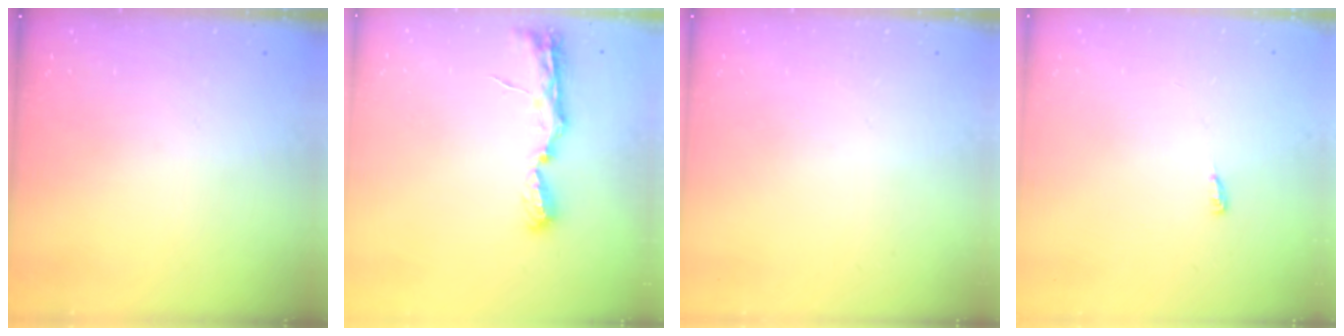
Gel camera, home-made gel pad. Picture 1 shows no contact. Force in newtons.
{"total": 8.0, "press": 8.0, "slide": 0.7}
{"total": 0.0}
{"total": 3.4, "press": 3.3, "slide": 0.7}